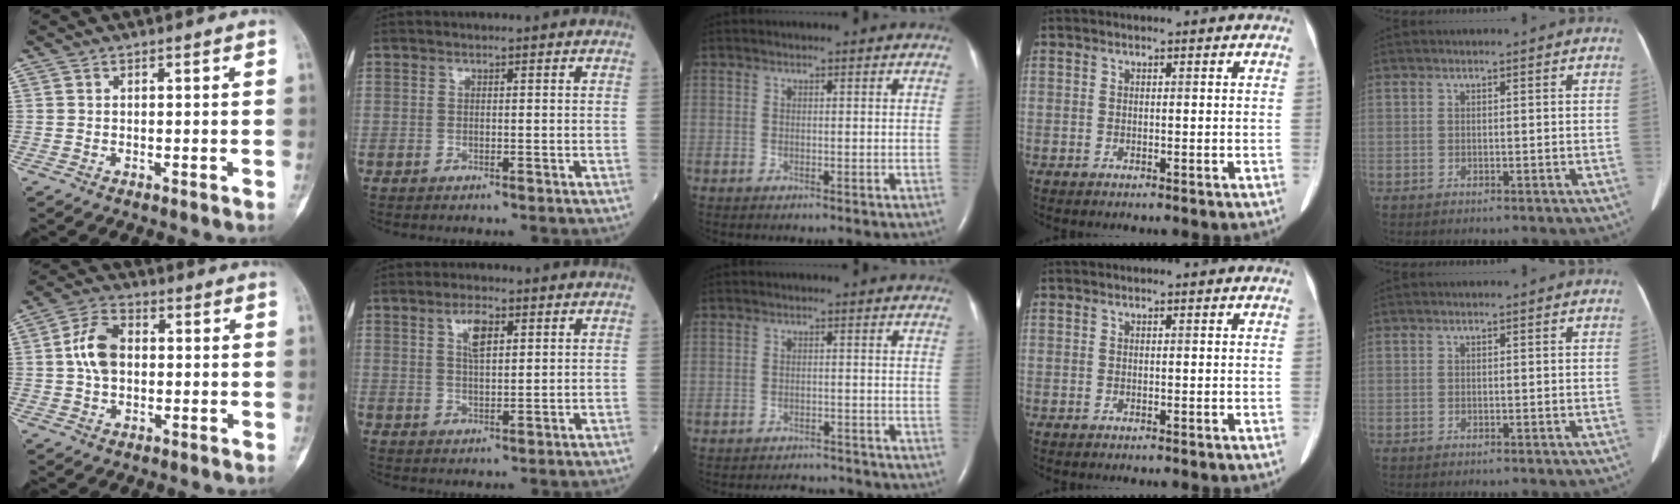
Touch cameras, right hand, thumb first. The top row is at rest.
{"thumb": {"total": 7.9, "force": [0.4, 5.3, 5.9], "torque": [-0.105, 0.018, 0.002]}, "index": {"total": 4.4, "force": [2.0, 1.4, 3.7], "torque": [-0.072, 0.003, 0.039]}, "middle": {"total": 8.2, "force": [-7.9, 1.9, 1.3], "torque": [-0.024, 0.003, -0.096]}}